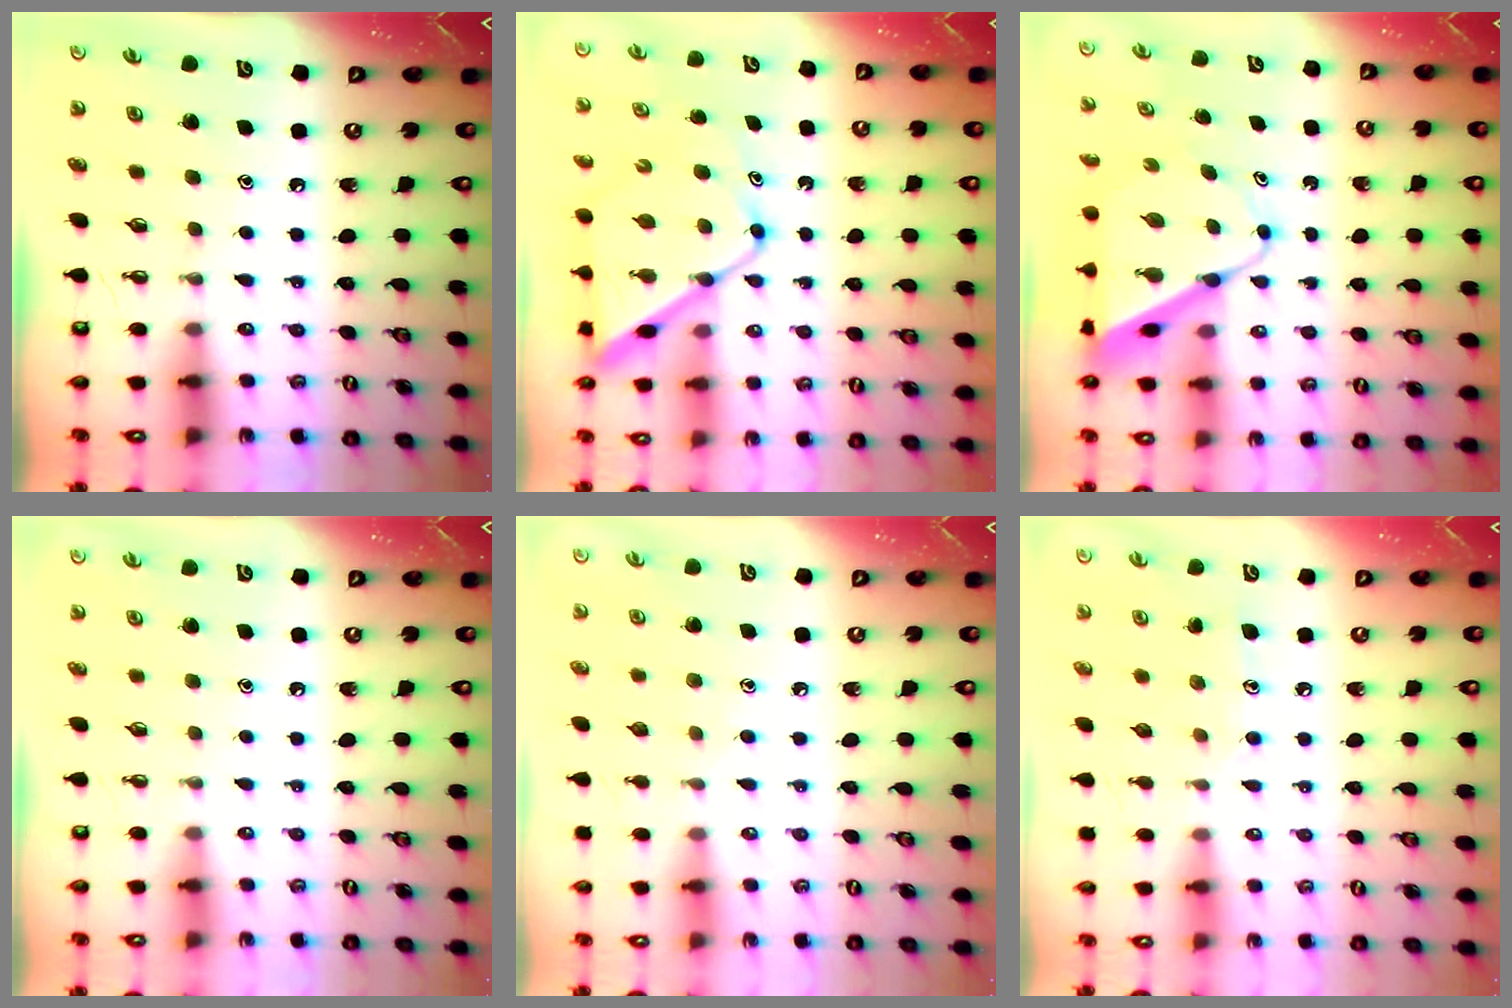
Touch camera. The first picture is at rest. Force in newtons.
{"total": 12.7, "press": 12.7, "slide": 1.2}
{"total": 10.0, "press": 10.0, "slide": 0.5}
{"total": 0.0}
{"total": 4.9, "press": 4.9, "slide": 0.6}
{"total": 6.2, "press": 6.1, "slide": 0.4}